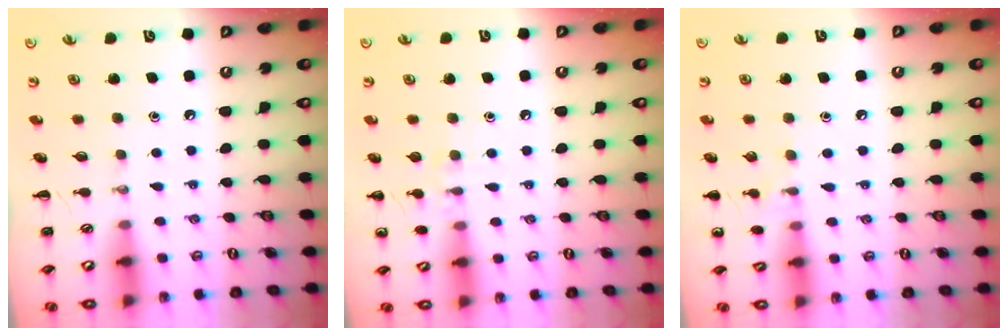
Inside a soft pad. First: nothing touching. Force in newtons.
{"total": 7.0, "press": 6.7, "slide": 2.1}
{"total": 6.2, "press": 5.9, "slide": 1.9}